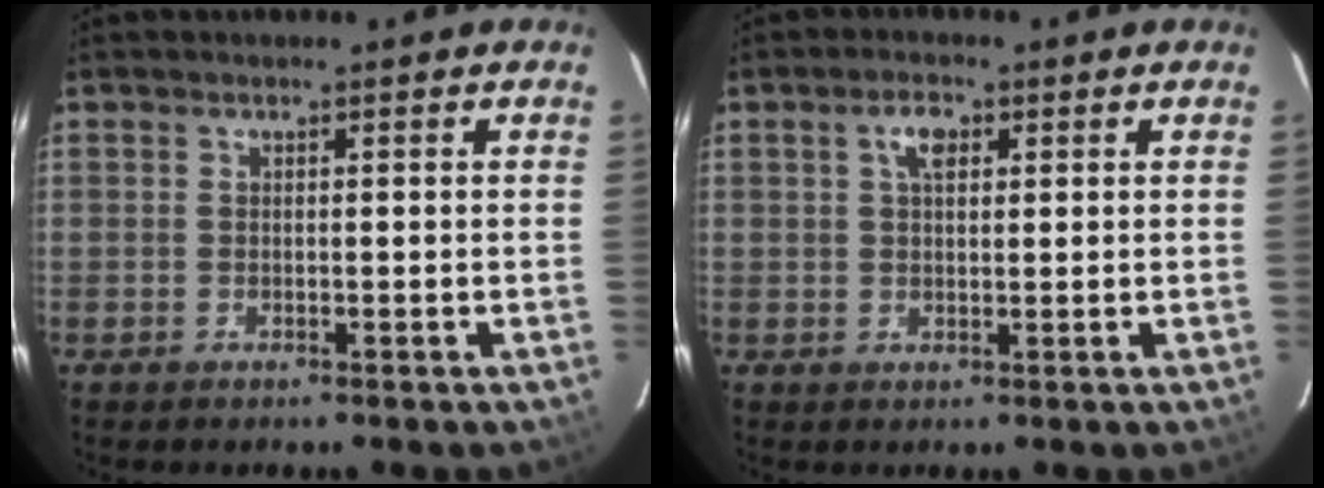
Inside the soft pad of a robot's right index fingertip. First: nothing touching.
{"total": 3.4, "force": [1.3, 1.8, 2.6], "torque": [-0.046, 0.011, 0.023]}